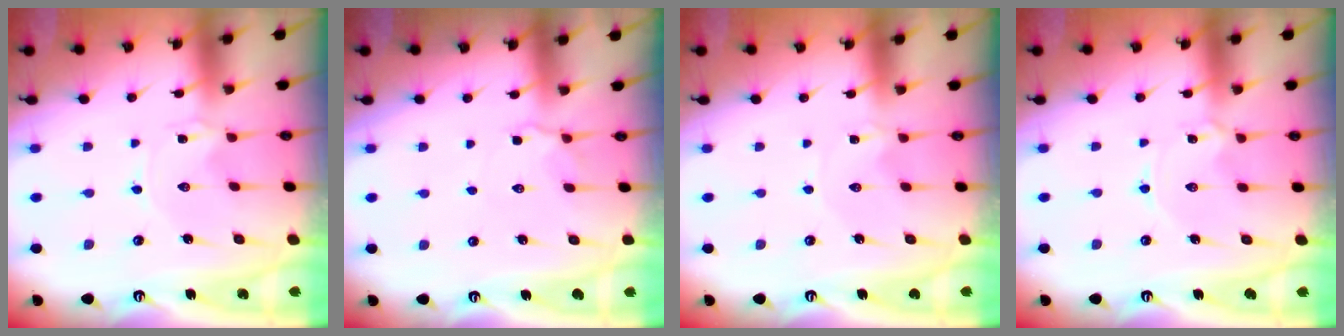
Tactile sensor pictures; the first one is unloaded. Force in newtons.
{"total": 3.3, "press": 3.2, "slide": 1.0}
{"total": 0.0}
{"total": 1.7, "press": 1.7, "slide": 0.2}